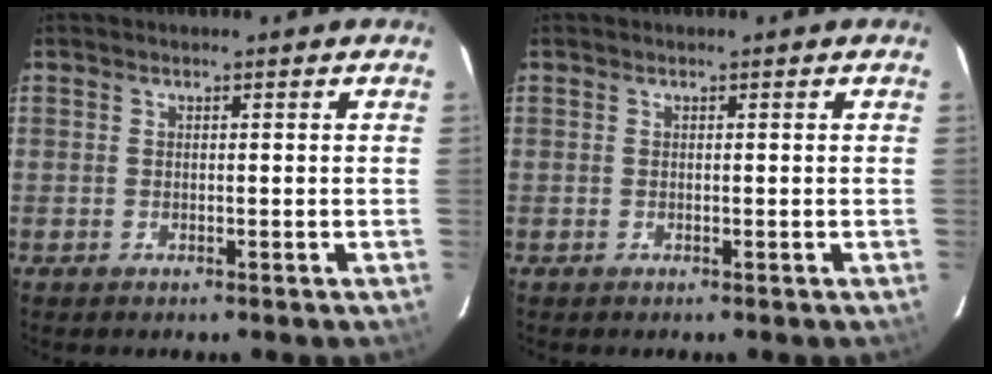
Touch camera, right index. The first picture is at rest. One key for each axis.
{"total": 0.0}